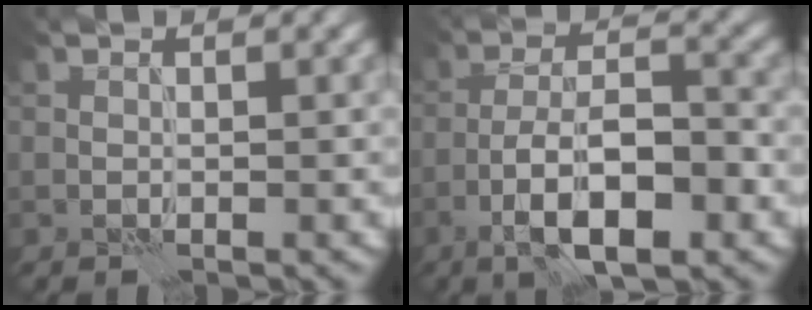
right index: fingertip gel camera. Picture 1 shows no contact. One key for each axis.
{"total": 7.5, "fx": -3.6, "fy": 2.4, "fz": 6.1, "tx": -0.102, "ty": 0.009, "tz": -0.066}